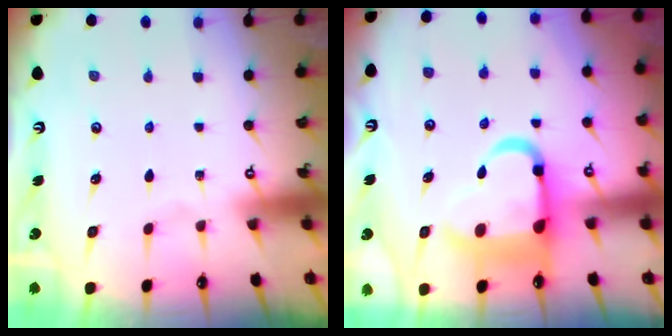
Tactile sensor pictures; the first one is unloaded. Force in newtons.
{"total": 12.8, "press": 12.6, "slide": 1.8}